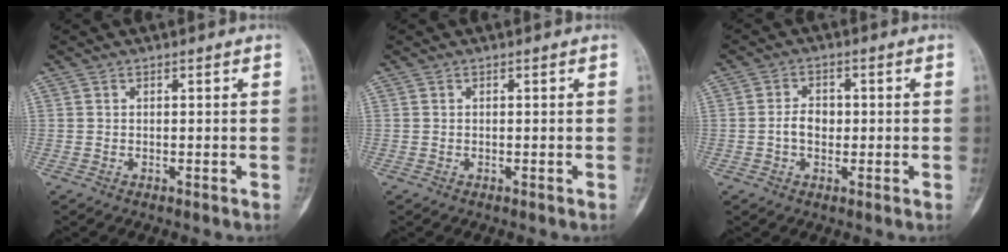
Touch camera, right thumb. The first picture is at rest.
{"total": 0.0}
{"total": 4.0, "force": [-0.4, 2.8, 2.8], "torque": [-0.037, 0.011, -0.013]}